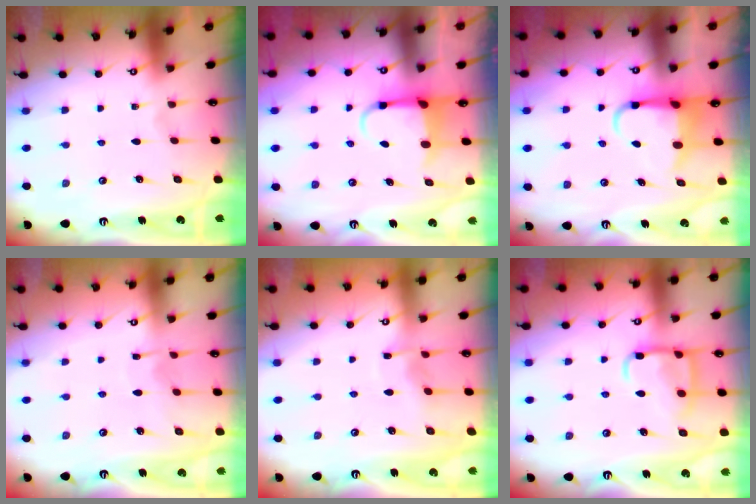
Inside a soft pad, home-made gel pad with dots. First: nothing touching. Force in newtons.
{"total": 4.1, "press": 4.1, "slide": 0.8}
{"total": 4.9, "press": 4.8, "slide": 0.7}
{"total": 4.0, "press": 4.0, "slide": 0.4}
{"total": 4.3, "press": 4.2, "slide": 0.6}
{"total": 12.4, "press": 12.4, "slide": 1.1}